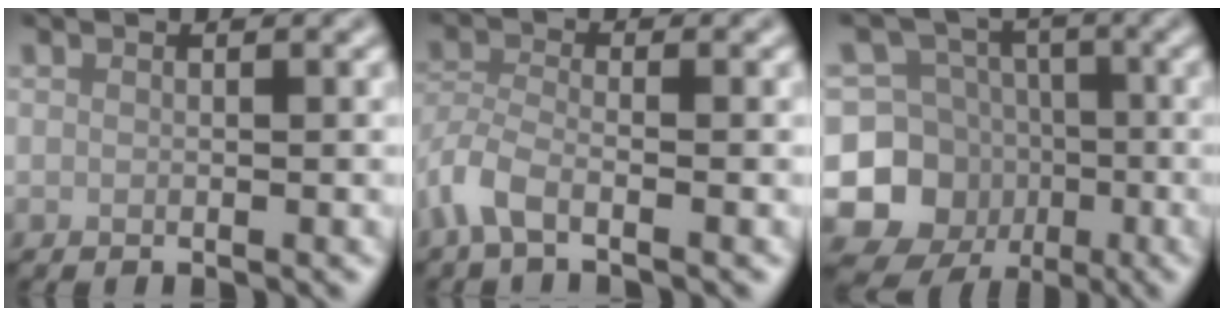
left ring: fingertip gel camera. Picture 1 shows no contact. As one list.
[{"total": 3.3, "force": [-2.1, 1.0, 2.3], "torque": [-0.055, -0.003, -0.058]}, {"total": 7.9, "force": [-2.5, 7.3, 2.0], "torque": [-0.038, 0.000, -0.062]}]